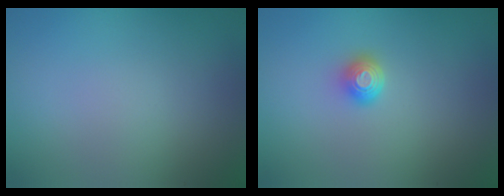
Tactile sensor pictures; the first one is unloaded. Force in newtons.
{"total": 1.6, "press": 1.3, "slide": 0.9}